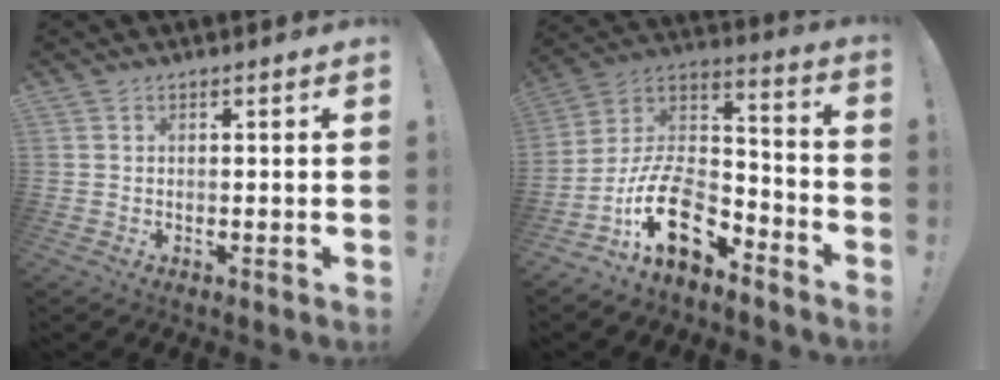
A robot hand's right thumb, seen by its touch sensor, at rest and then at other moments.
{"total": 19.2, "force": [-9.6, 10.9, 12.5], "torque": [-0.227, 0.053, -0.158]}